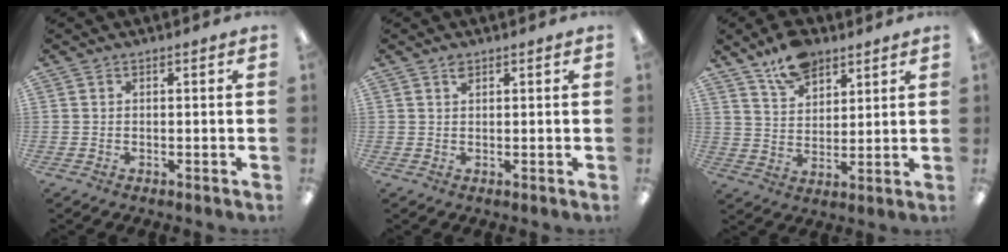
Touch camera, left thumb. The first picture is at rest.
{"total": 1.2, "force": [0.9, 0.5, 0.7], "torque": [-0.008, -0.003, 0.015]}
{"total": 10.1, "force": [7.4, 5.4, 4.3], "torque": [-0.073, -0.033, 0.135]}